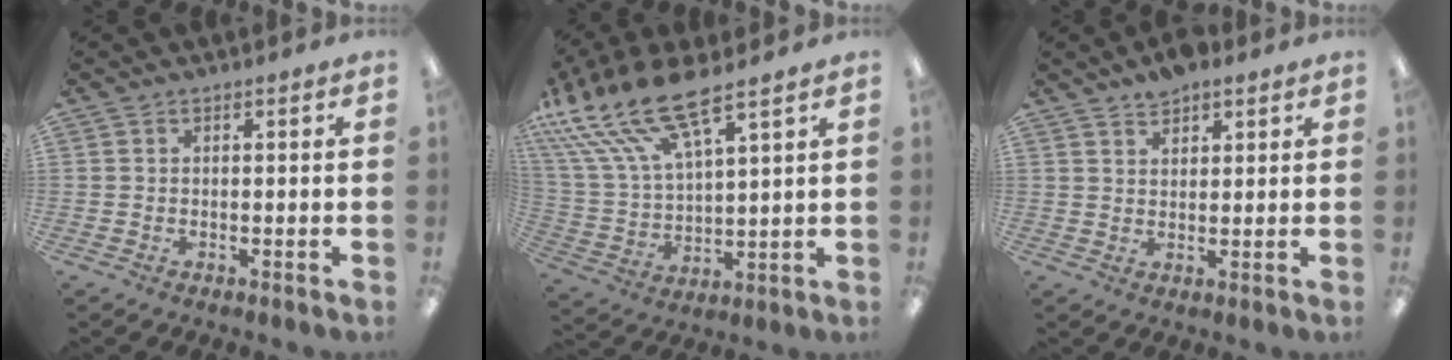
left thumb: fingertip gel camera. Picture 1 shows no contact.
{"total": 18.8, "force": [14.0, 5.6, 11.1], "torque": [-0.256, -0.086, 0.249]}
{"total": 4.1, "force": [3.5, 1.7, 1.3], "torque": [-0.016, -0.014, 0.062]}